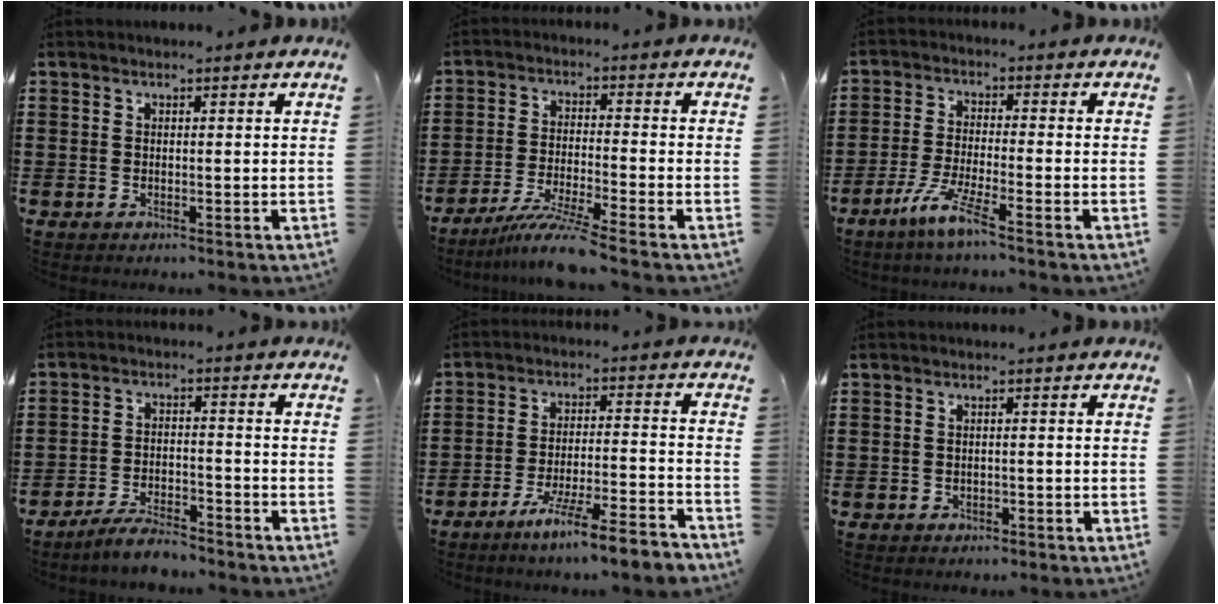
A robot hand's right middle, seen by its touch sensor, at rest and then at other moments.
{"total": 6.7, "force": [-5.5, -0.5, 3.8], "torque": [-0.077, -0.020, -0.106]}
{"total": 5.9, "force": [-4.2, 0.0, 4.1], "torque": [-0.092, -0.011, -0.080]}
{"total": 5.0, "force": [-4.7, 0.5, 1.6], "torque": [-0.032, 0.003, -0.093]}
{"total": 7.8, "force": [-6.7, -0.5, 4.0], "torque": [-0.071, -0.004, -0.128]}
{"total": 0.8, "force": [-0.7, 0.5, 0.0], "torque": [-0.004, 0.001, -0.016]}